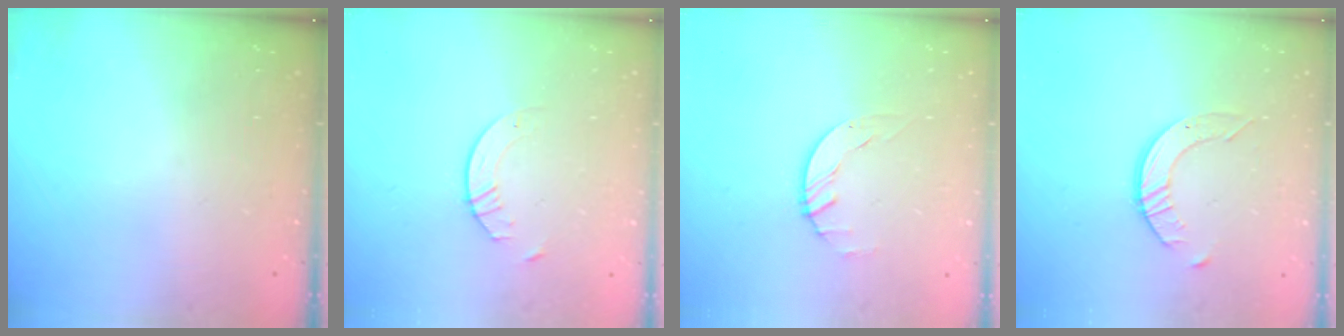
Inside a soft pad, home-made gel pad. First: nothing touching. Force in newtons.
{"total": 2.9, "press": 2.9, "slide": 0.3}
{"total": 1.5, "press": 1.5, "slide": 0.2}
{"total": 3.5, "press": 3.5, "slide": 0.3}